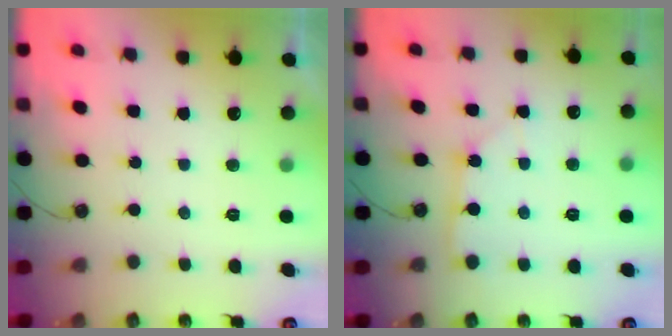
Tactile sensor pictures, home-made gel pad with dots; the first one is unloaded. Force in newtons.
{"total": 2.5, "press": 2.5, "slide": 0.2}